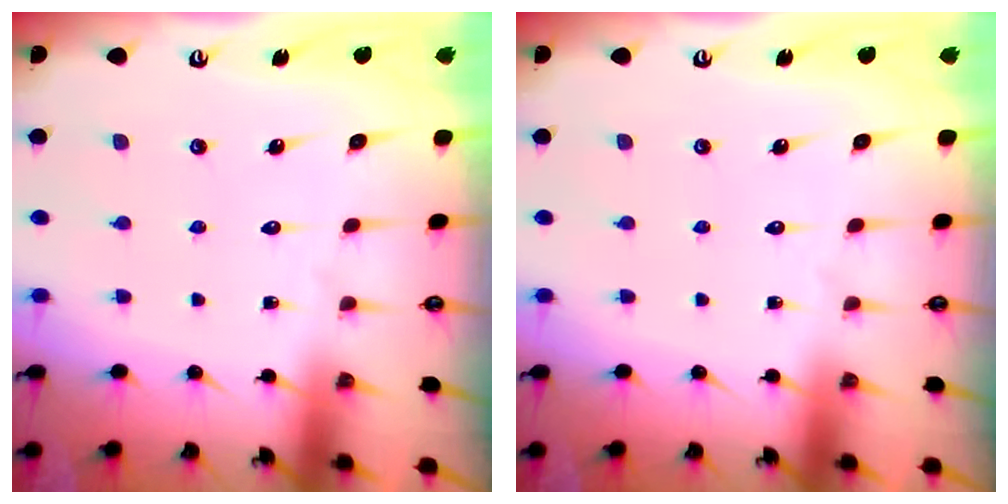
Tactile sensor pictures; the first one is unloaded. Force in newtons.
{"total": 0.0}